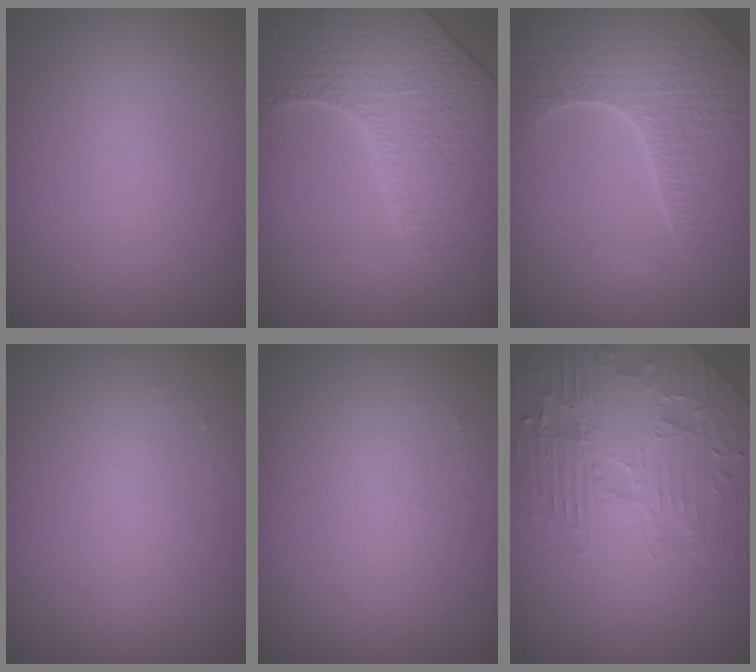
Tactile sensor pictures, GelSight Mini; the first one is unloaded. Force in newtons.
{"total": 6.6, "press": 5.3, "slide": 3.8}
{"total": 7.1, "press": 5.3, "slide": 4.6}
{"total": 0.5, "press": 0.5, "slide": 0.2}
{"total": 0.5, "press": 0.5, "slide": 0.2}
{"total": 4.9, "press": 4.6, "slide": 1.8}